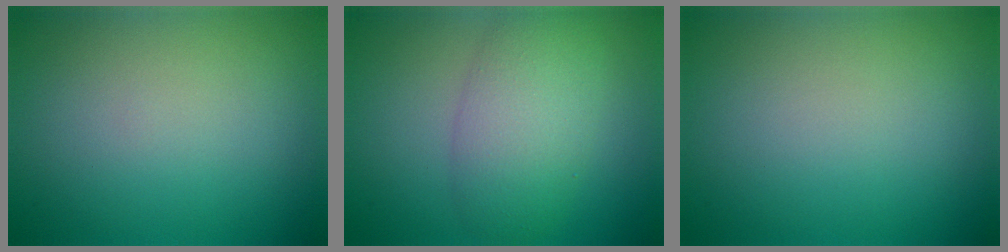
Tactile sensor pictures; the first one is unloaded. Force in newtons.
{"total": 5.6, "press": 5.5, "slide": 0.4}
{"total": 0.0}